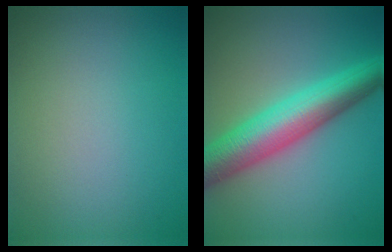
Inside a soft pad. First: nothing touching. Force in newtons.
{"total": 8.0, "press": 8.0, "slide": 0.0}